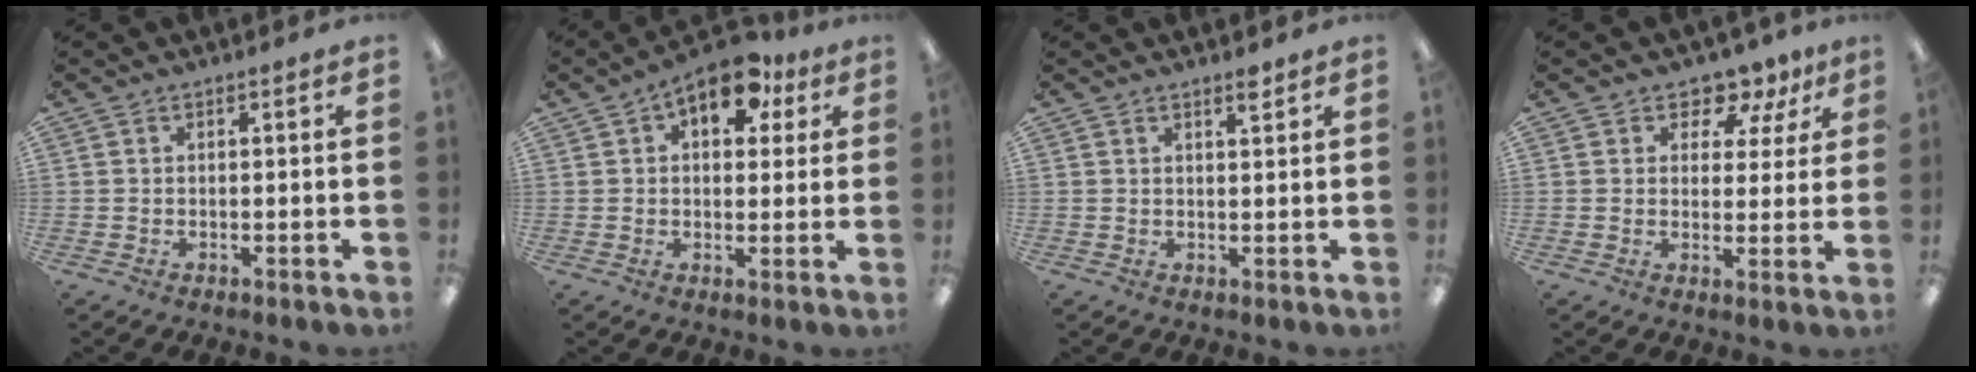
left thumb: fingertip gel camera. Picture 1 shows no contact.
{"total": 10.8, "force": [5.8, 5.7, 7.1], "torque": [-0.092, -0.018, 0.097]}
{"total": 2.0, "force": [1.8, 0.2, 0.9], "torque": [-0.013, -0.005, 0.030]}
{"total": 6.7, "force": [5.0, 3.8, 2.2], "torque": [-0.029, -0.032, 0.087]}